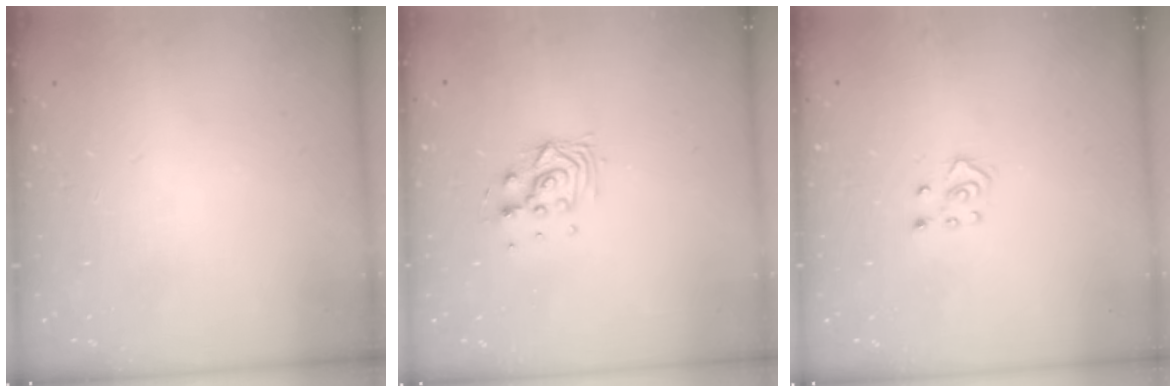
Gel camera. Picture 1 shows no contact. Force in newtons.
{"total": 6.9, "press": 6.9, "slide": 0.7}
{"total": 3.0, "press": 3.0, "slide": 0.3}